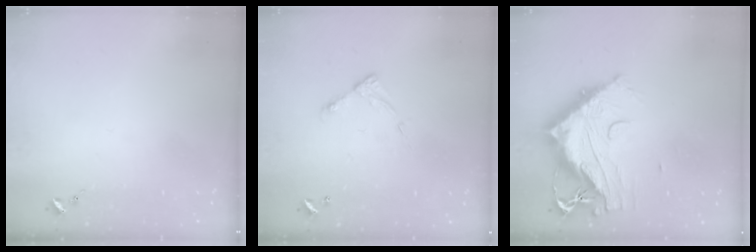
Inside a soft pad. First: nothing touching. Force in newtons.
{"total": 6.4, "press": 6.4, "slide": 0.6}
{"total": 16.4, "press": 16.3, "slide": 1.5}